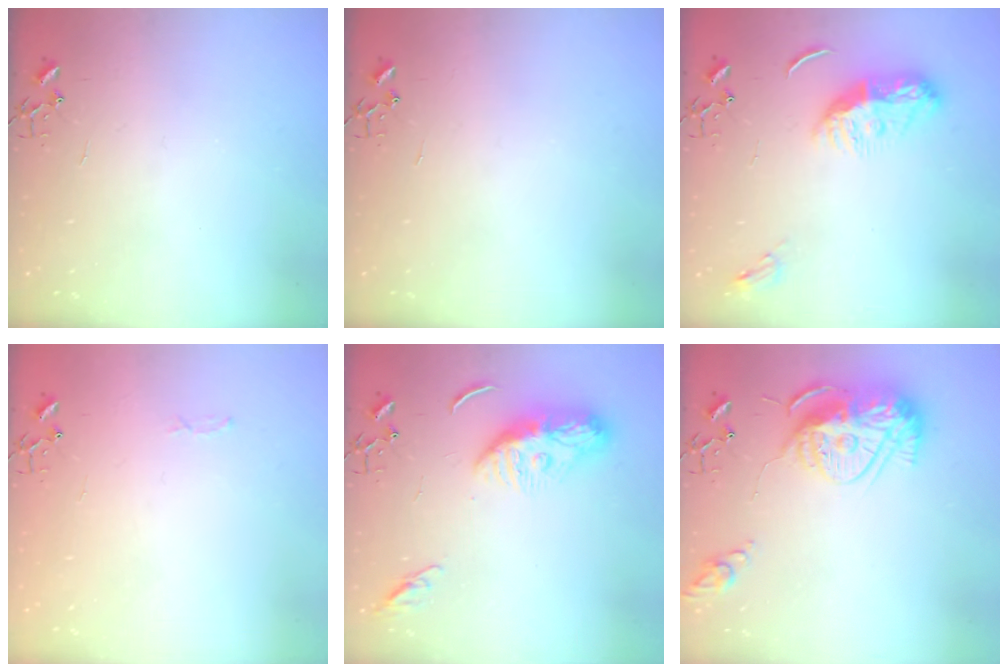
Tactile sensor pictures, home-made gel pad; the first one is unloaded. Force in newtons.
{"total": 0.0}
{"total": 11.6, "press": 11.6, "slide": 0.3}
{"total": 2.8, "press": 2.8, "slide": 0.4}
{"total": 10.8, "press": 10.7, "slide": 1.0}
{"total": 16.0, "press": 16.0, "slide": 1.5}